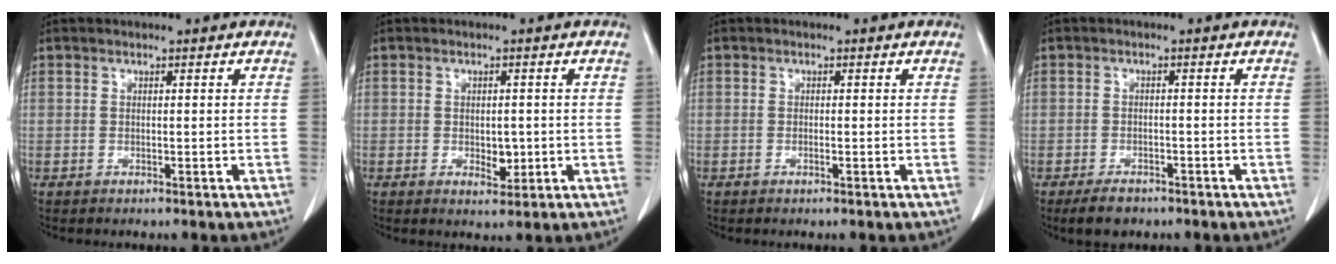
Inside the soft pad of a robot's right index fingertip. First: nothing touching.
{"total": 2.9, "force": [-0.5, 1.7, 2.3], "torque": [-0.031, -0.001, 0.000]}
{"total": 0.5, "force": [-0.2, 0.0, 0.5], "torque": [-0.011, 0.000, -0.002]}
{"total": 3.5, "force": [-2.6, 1.8, 1.5], "torque": [-0.028, -0.001, -0.036]}